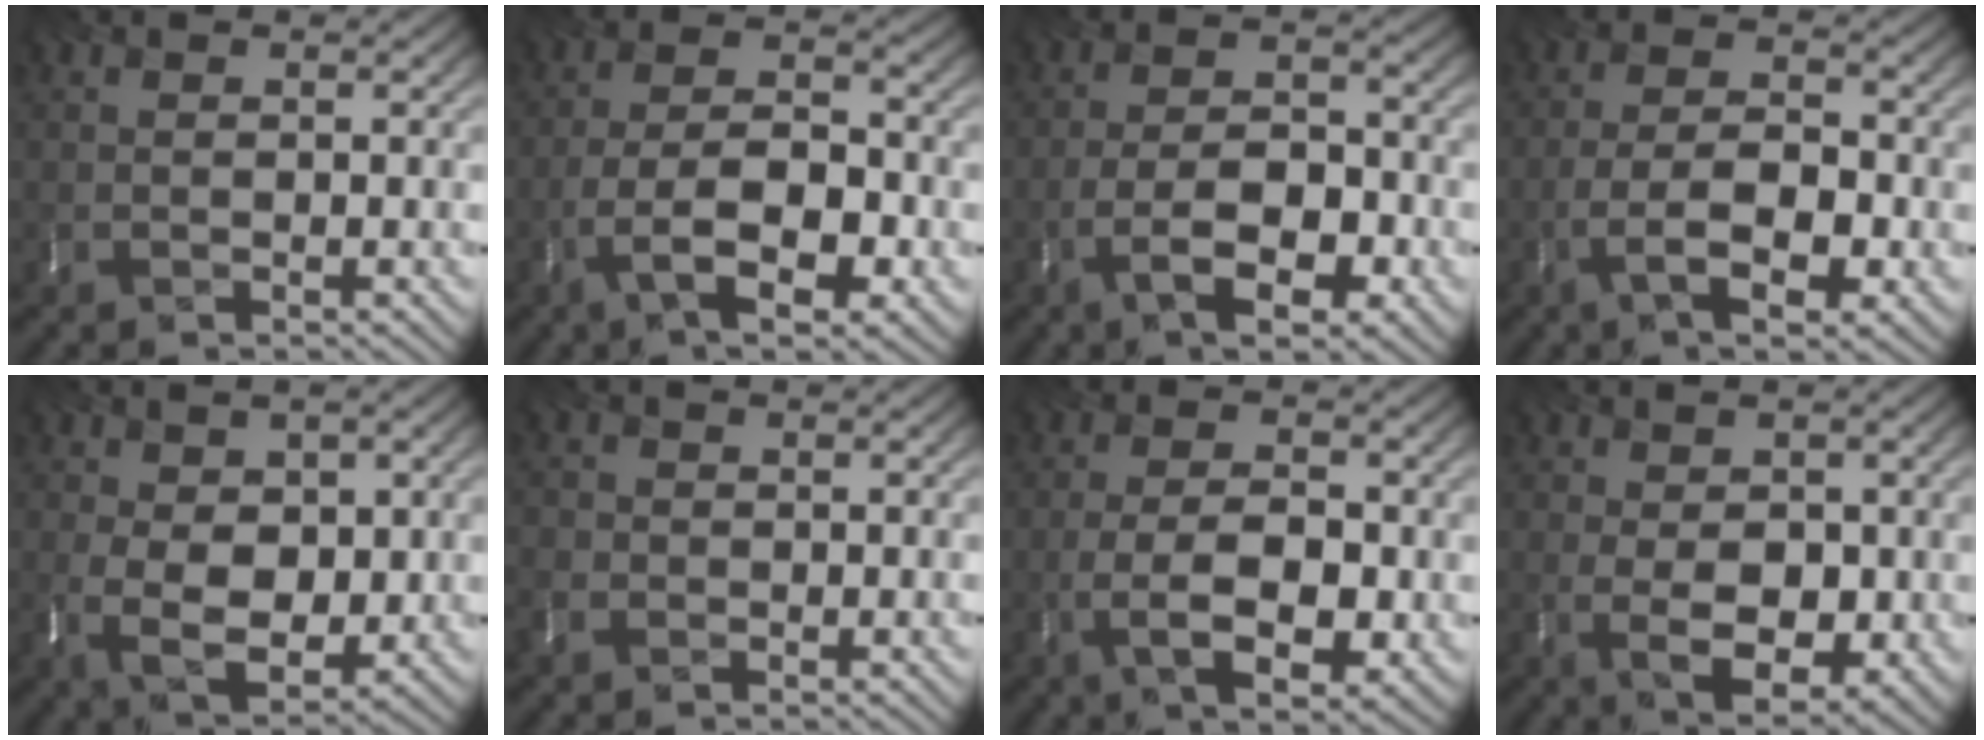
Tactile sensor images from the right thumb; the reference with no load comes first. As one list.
[{"total": 8.2, "force": [-4.5, 3.0, 6.2], "torque": [-0.109, -0.008, -0.091]}, {"total": 7.4, "force": [-4.3, 2.9, 5.3], "torque": [-0.087, -0.009, -0.087]}, {"total": 6.4, "force": [-3.6, 2.2, 4.9], "torque": [-0.084, -0.009, -0.072]}, {"total": 7.4, "force": [-0.1, 4.8, 5.6], "torque": [-0.120, -0.020, -0.008]}, {"total": 2.2, "force": [-1.4, 1.6, 0.5], "torque": [-0.022, -0.009, -0.039]}, {"total": 6.0, "force": [-2.7, 2.4, 4.9], "torque": [-0.079, -0.014, -0.054]}, {"total": 5.1, "force": [-0.6, 3.0, 4.2], "torque": [-0.076, -0.017, -0.015]}]